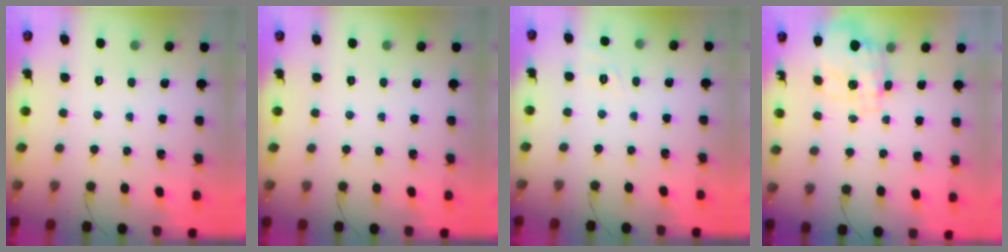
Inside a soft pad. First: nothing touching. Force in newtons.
{"total": 0.0}
{"total": 1.9, "press": 0.0, "slide": 1.9}
{"total": 2.9, "press": 2.7, "slide": 1.2}